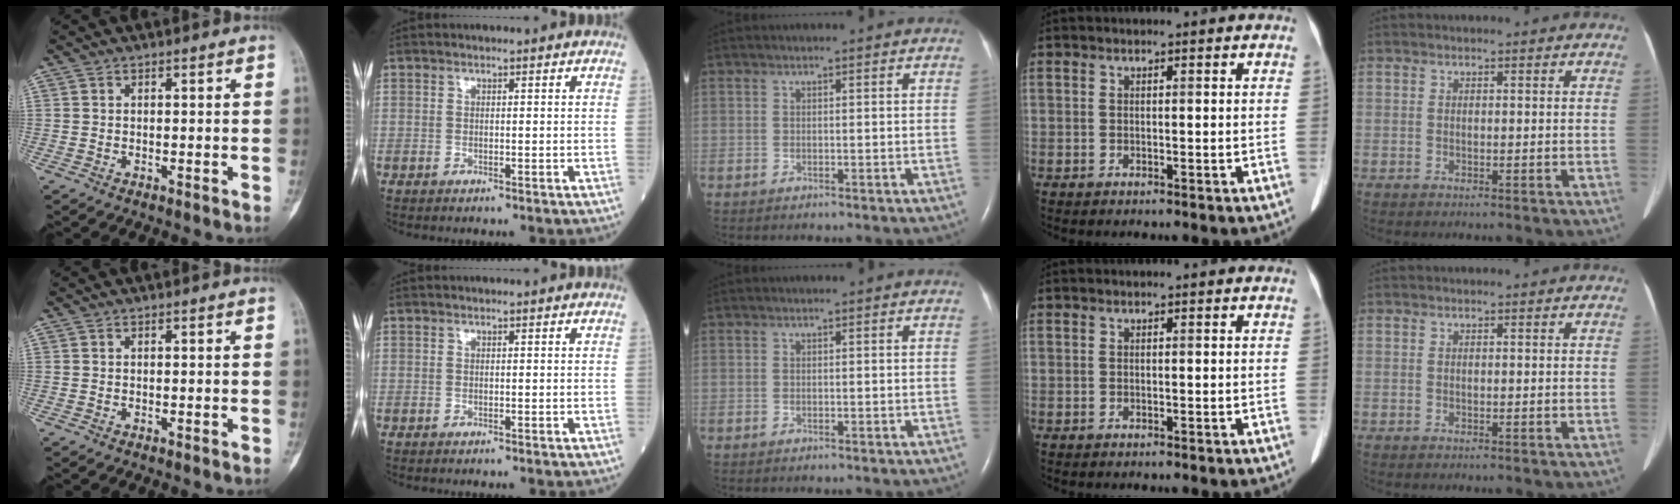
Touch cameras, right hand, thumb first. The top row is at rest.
{}